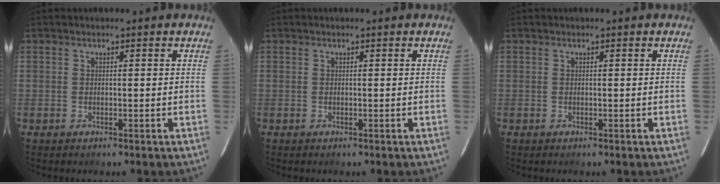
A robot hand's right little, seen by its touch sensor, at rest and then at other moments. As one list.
[{"total": 0.0}, {"total": 0.0}]